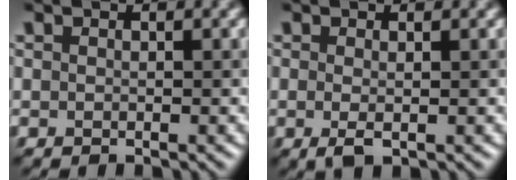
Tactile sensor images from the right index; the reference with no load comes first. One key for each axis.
{"total": 1.3, "fx": 0.0, "fy": 0.4, "fz": 1.2, "tx": -0.023, "ty": -0.001, "tz": -0.001}